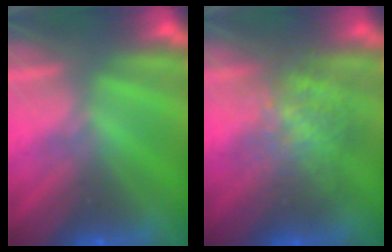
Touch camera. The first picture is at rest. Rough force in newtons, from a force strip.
{"total": 2.1}